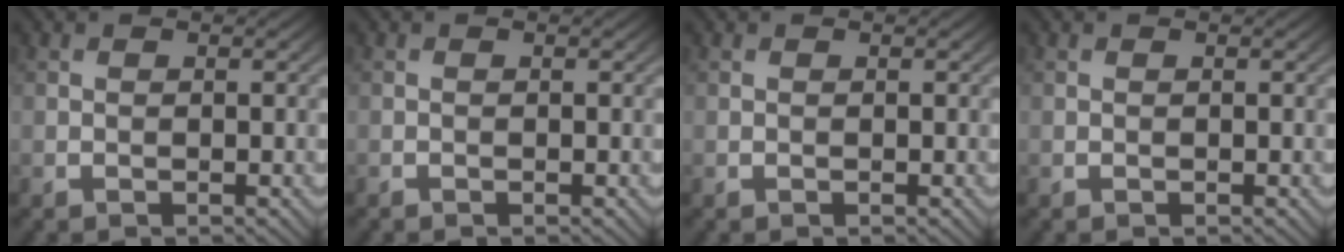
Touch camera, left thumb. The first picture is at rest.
{"total": 0.0}
{"total": 0.0}
{"total": 0.0}